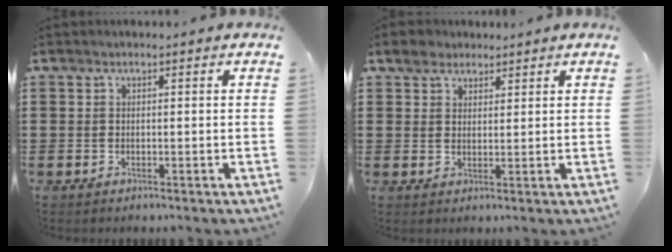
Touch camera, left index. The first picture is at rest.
{"total": 3.0, "force": [2.2, 1.9, 0.6], "torque": [-0.014, 0.009, 0.039]}